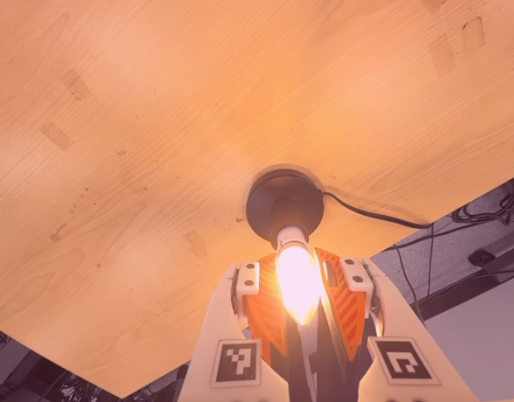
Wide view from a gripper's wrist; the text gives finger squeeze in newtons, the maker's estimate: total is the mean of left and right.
{"total": 15.3, "left": 13.2, "right": 17.3}